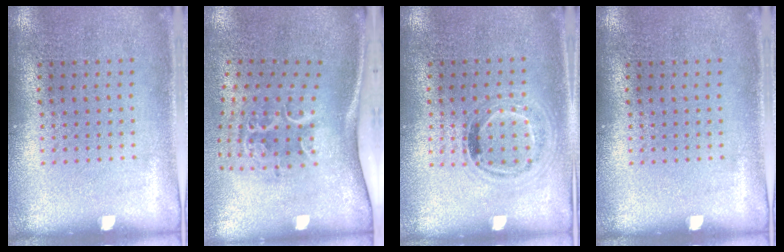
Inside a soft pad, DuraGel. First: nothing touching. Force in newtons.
{"total": 2.2, "press": 1.4, "slide": 1.7}
{"total": 0.9, "press": 0.9, "slide": 0.3}
{"total": 0.0}